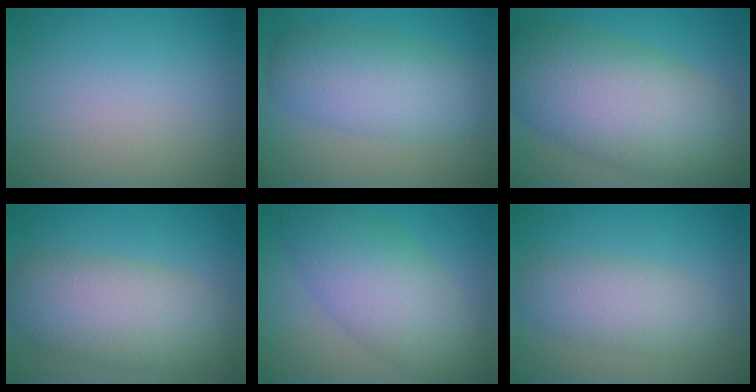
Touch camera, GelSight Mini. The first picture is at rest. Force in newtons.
{"total": 5.8, "press": 5.8, "slide": 0.1}
{"total": 12.3, "press": 12.3, "slide": 0.4}
{"total": 7.5, "press": 7.5, "slide": 0.3}
{"total": 6.9, "press": 6.9, "slide": 0.2}
{"total": 4.0, "press": 4.0, "slide": 0.0}